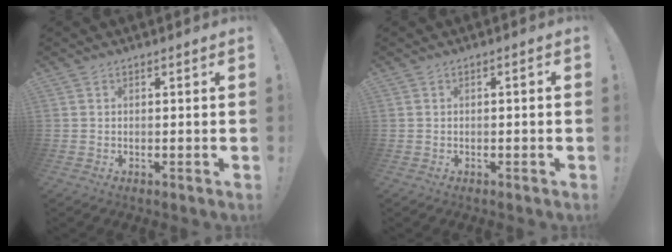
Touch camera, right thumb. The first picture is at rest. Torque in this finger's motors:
{"motor_torque": [-0.26, -0.10, -0.02, -0.01, 0.00]}